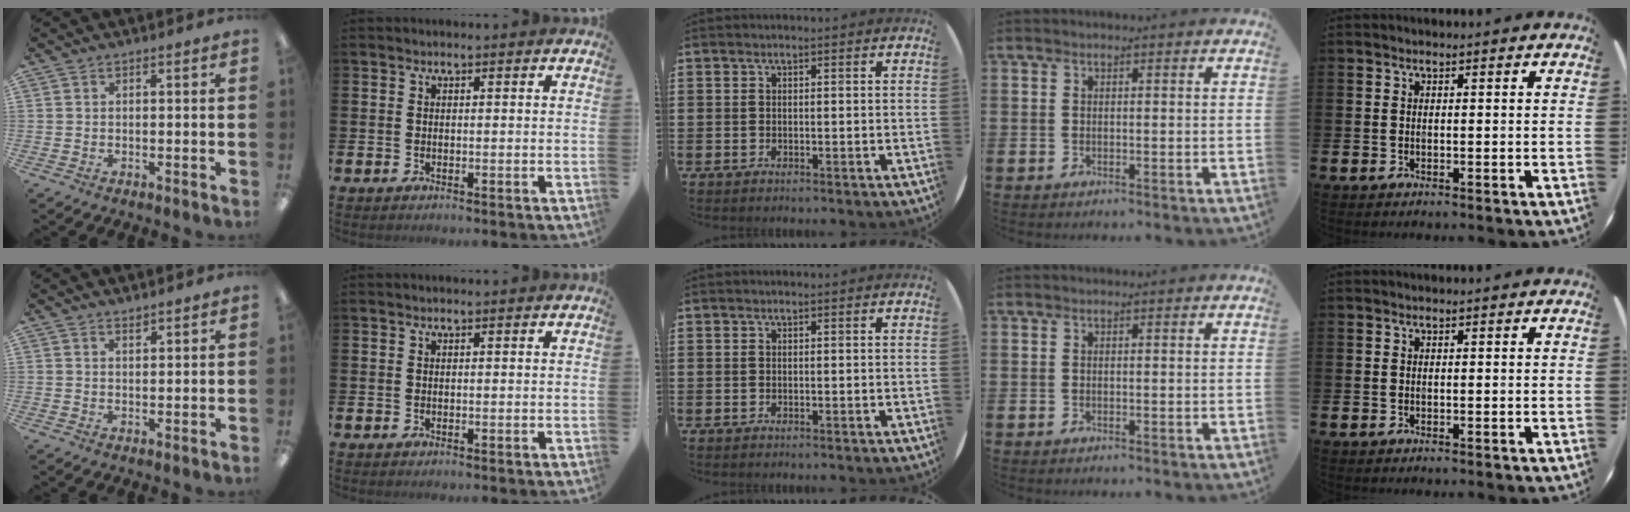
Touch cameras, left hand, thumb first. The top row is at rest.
{"thumb": {"total": 1.4, "force": [1.3, 0.2, 0.3], "torque": [-0.007, -0.002, 0.025]}}